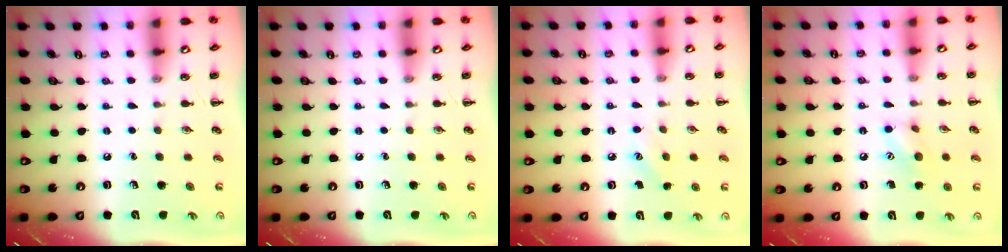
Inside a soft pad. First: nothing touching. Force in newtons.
{"total": 0.0}
{"total": 6.3, "press": 6.1, "slide": 1.7}
{"total": 8.0, "press": 8.0, "slide": 0.5}